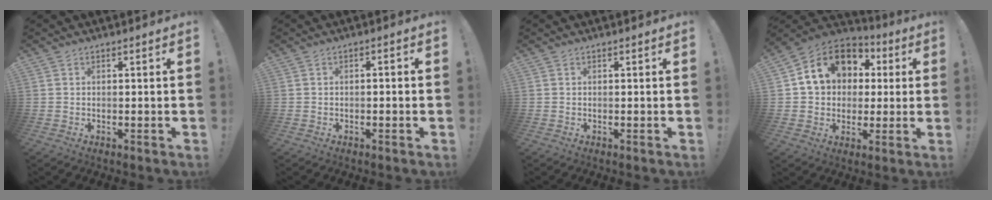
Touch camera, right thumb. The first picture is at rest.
{"total": 1.1, "force": [-0.8, 0.1, 0.8], "torque": [-0.011, 0.003, -0.014]}
{"total": 0.0}
{"total": 16.2, "force": [4.9, 13.0, 8.3], "torque": [-0.126, -0.005, 0.101]}